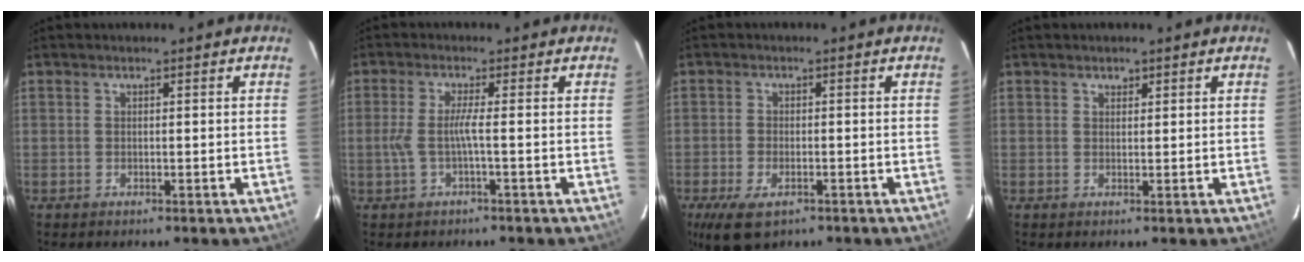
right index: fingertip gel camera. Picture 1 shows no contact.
{"total": 3.3, "force": [-0.9, -0.6, 3.1], "torque": [-0.073, -0.002, -0.014]}
{"total": 7.4, "force": [-4.2, 3.8, 4.8], "torque": [-0.114, -0.024, -0.075]}
{"total": 1.0, "force": [0.7, 0.8, 0.3], "torque": [-0.003, 0.003, 0.010]}